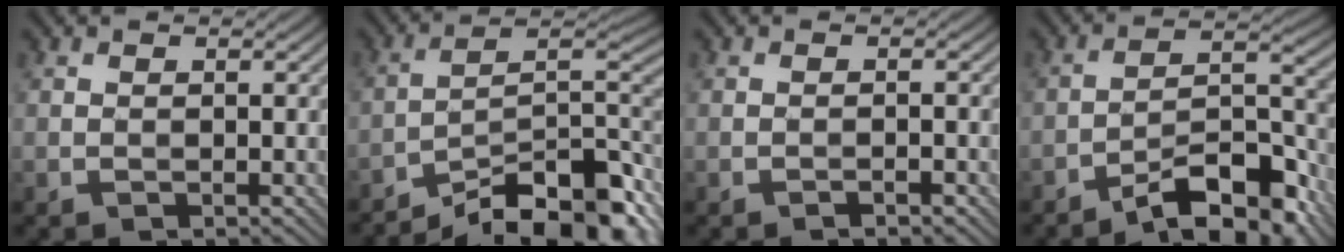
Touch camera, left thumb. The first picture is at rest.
{"total": 14.9, "force": [-10.7, 4.8, 9.3], "torque": [-0.151, -0.002, -0.171]}
{"total": 1.0, "force": [-0.8, 0.1, 0.6], "torque": [-0.009, 0.002, -0.015]}
{"total": 11.4, "force": [-8.3, 3.0, 7.2], "torque": [-0.108, 0.013, -0.149]}